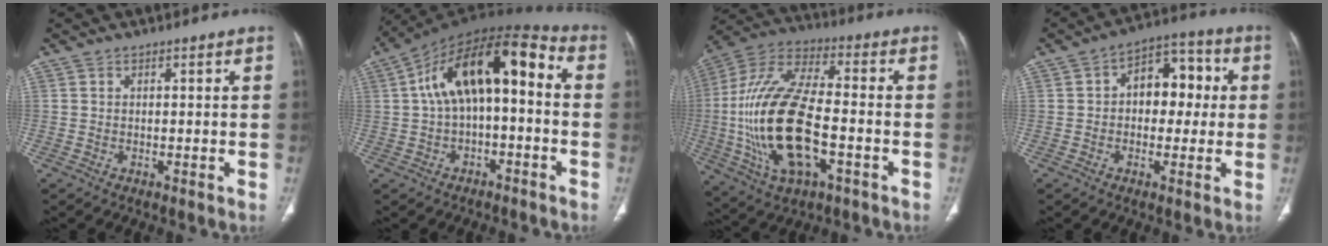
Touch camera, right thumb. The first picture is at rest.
{"total": 16.7, "force": [1.0, 8.0, 14.6], "torque": [-0.228, 0.061, 0.010]}
{"total": 23.5, "force": [-4.2, 10.5, 20.6], "torque": [-0.437, 0.020, -0.068]}
{"total": 10.5, "force": [1.0, 7.0, 7.7], "torque": [-0.069, 0.029, 0.006]}